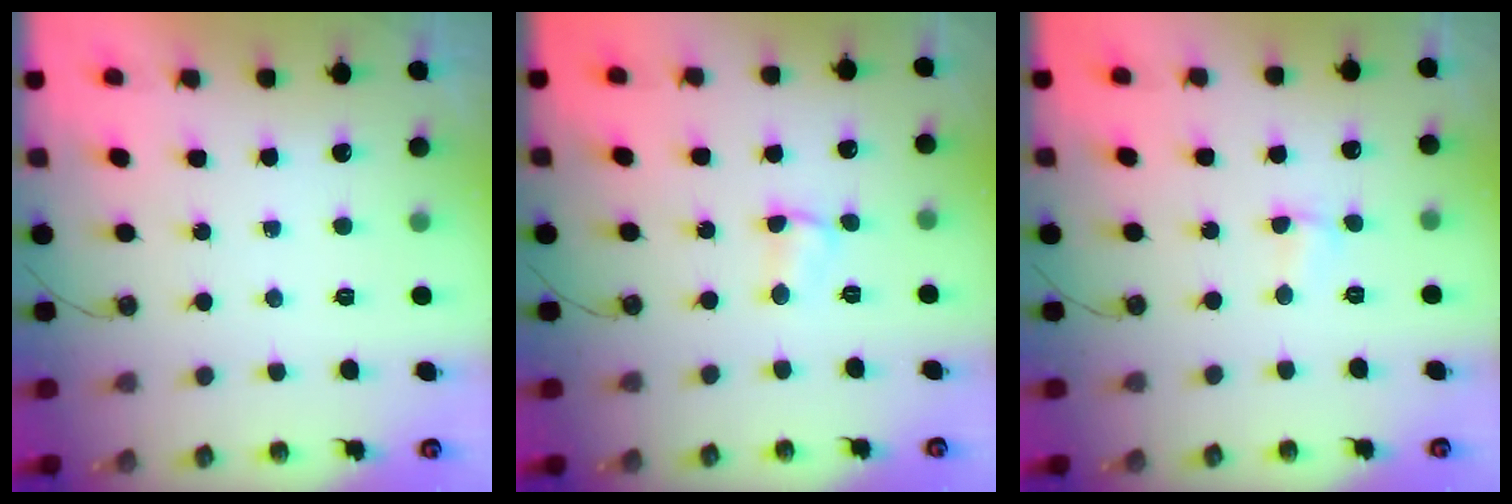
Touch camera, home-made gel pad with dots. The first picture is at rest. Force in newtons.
{"total": 3.3, "press": 3.3, "slide": 0.5}
{"total": 1.7, "press": 1.5, "slide": 0.8}